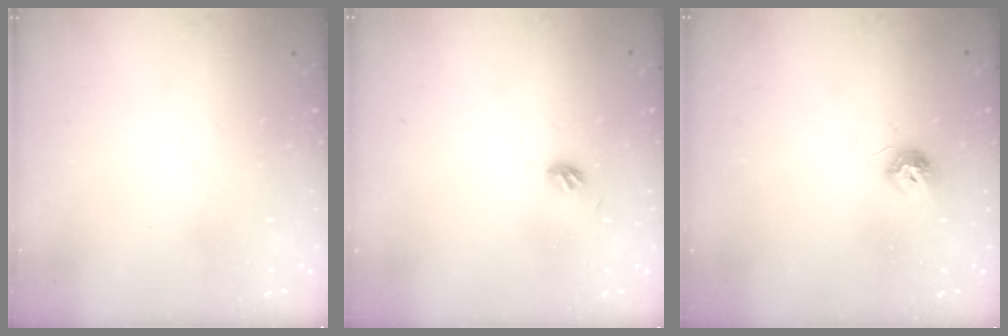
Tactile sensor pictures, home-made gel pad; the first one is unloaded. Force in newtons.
{"total": 4.0, "press": 3.9, "slide": 1.0}
{"total": 7.0, "press": 6.9, "slide": 0.5}